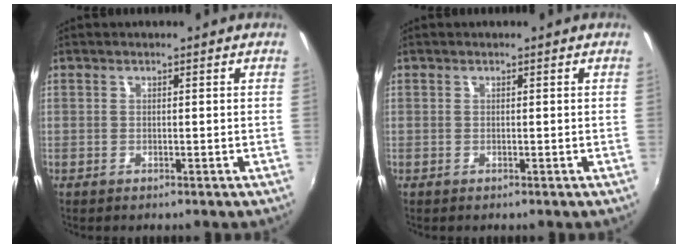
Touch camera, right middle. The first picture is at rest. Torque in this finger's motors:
{"motor_torque": [-0.36, 0.02, -0.04, 0.00]}